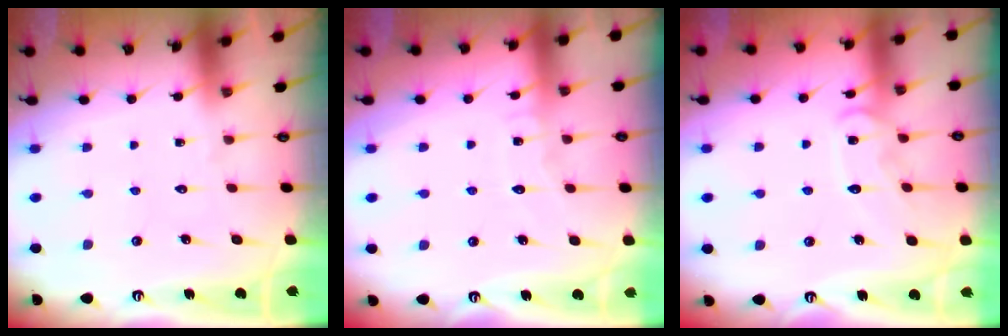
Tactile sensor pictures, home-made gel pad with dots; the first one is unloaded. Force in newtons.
{"total": 5.0, "press": 5.0, "slide": 0.3}
{"total": 10.0, "press": 9.9, "slide": 0.8}